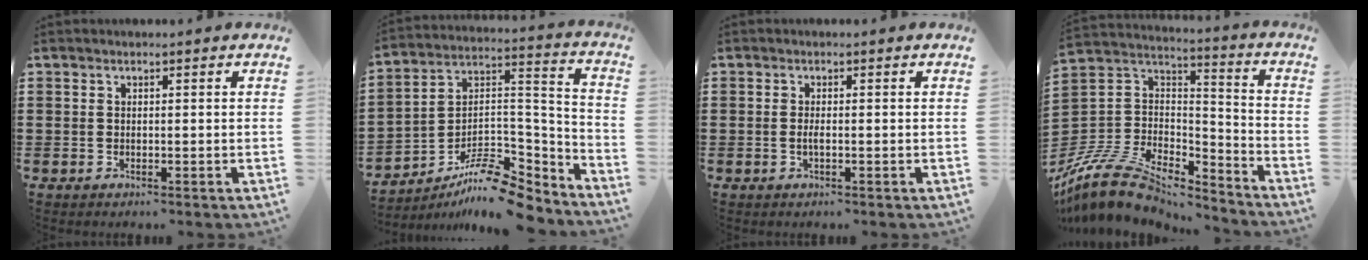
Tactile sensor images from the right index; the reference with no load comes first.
{"total": 11.0, "force": [-8.8, 3.5, 5.6], "torque": [-0.095, 0.027, -0.169]}
{"total": 1.3, "force": [-0.3, 0.3, 1.2], "torque": [-0.031, -0.002, -0.007]}
{"total": 11.0, "force": [-8.8, 4.5, 4.9], "torque": [-0.128, 0.011, -0.178]}